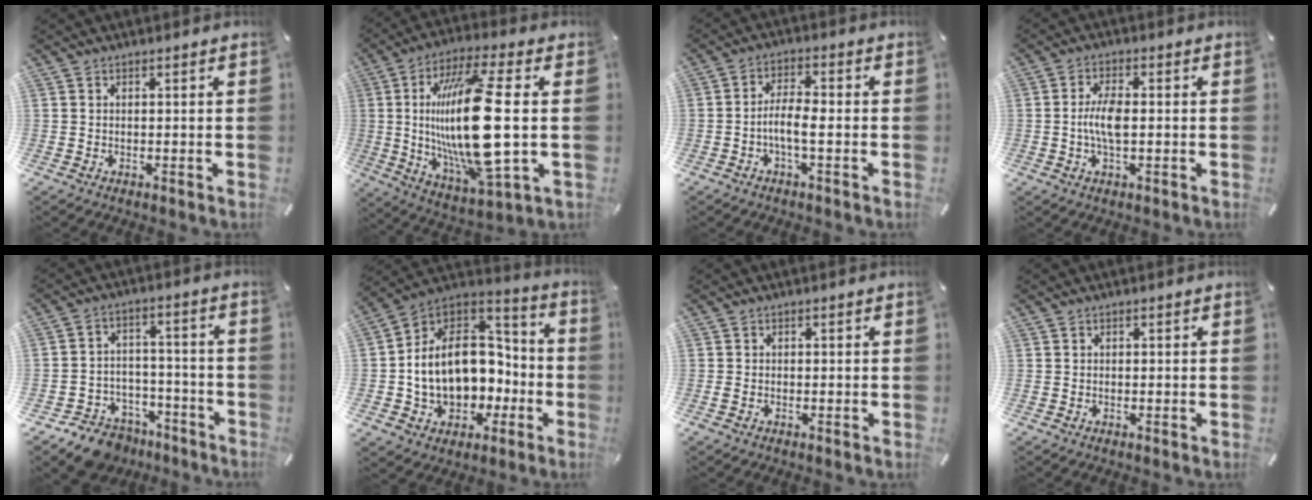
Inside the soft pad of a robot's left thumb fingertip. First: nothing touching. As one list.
[{"total": 25.4, "force": [1.1, 7.7, 24.2], "torque": [-0.507, -0.028, 0.008]}, {"total": 6.2, "force": [-1.9, 2.0, 5.6], "torque": [-0.102, 0.007, -0.034]}, {"total": 5.9, "force": [-0.4, 2.3, 5.4], "torque": [-0.118, -0.001, -0.014]}, {"total": 9.6, "force": [-7.5, 5.7, 1.9], "torque": [-0.020, 0.049, -0.132]}, {"total": 18.6, "force": [-1.7, 14.7, 11.3], "torque": [-0.212, -0.007, -0.018]}, {"total": 0.8, "force": [-0.3, 0.3, 0.7], "torque": [-0.013, -0.001, -0.006]}, {"total": 0.0}]